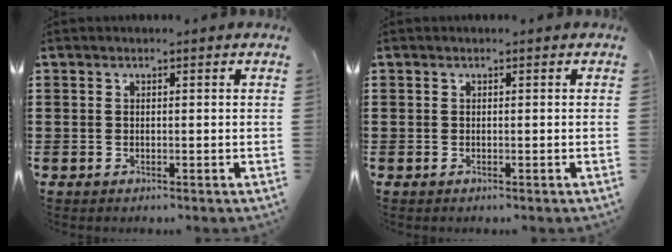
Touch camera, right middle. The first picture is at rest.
{"total": 0.0}